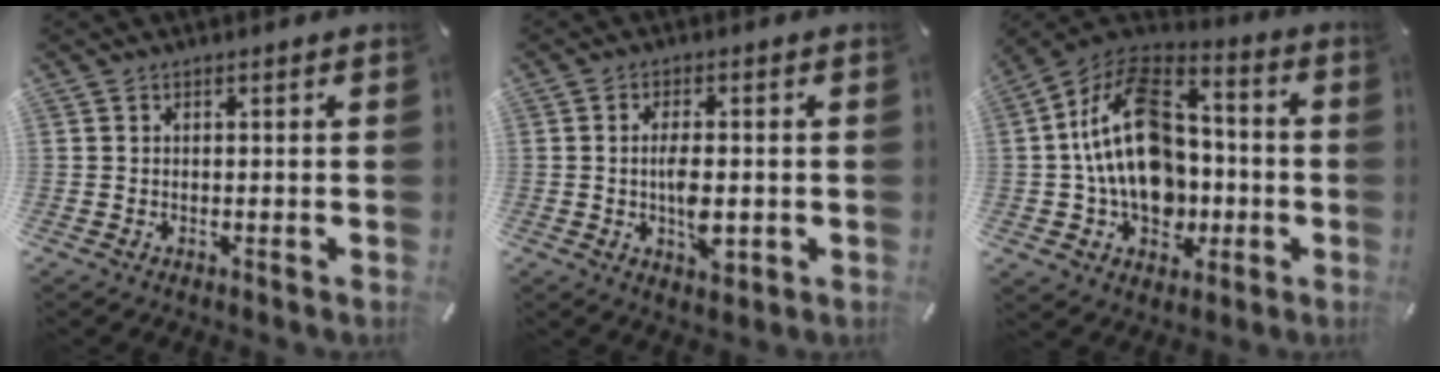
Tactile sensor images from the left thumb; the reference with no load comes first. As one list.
[{"total": 6.8, "force": [-1.0, 3.4, 5.8], "torque": [-0.102, -0.005, -0.021]}, {"total": 21.5, "force": [-0.9, 16.0, 14.3], "torque": [-0.277, 0.005, -0.014]}]